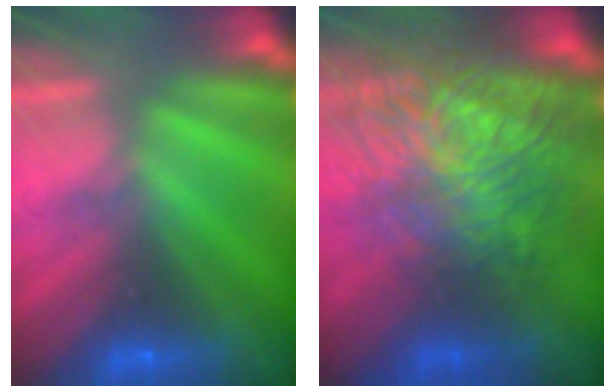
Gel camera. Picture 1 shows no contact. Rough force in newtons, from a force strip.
{"total": 7.5}